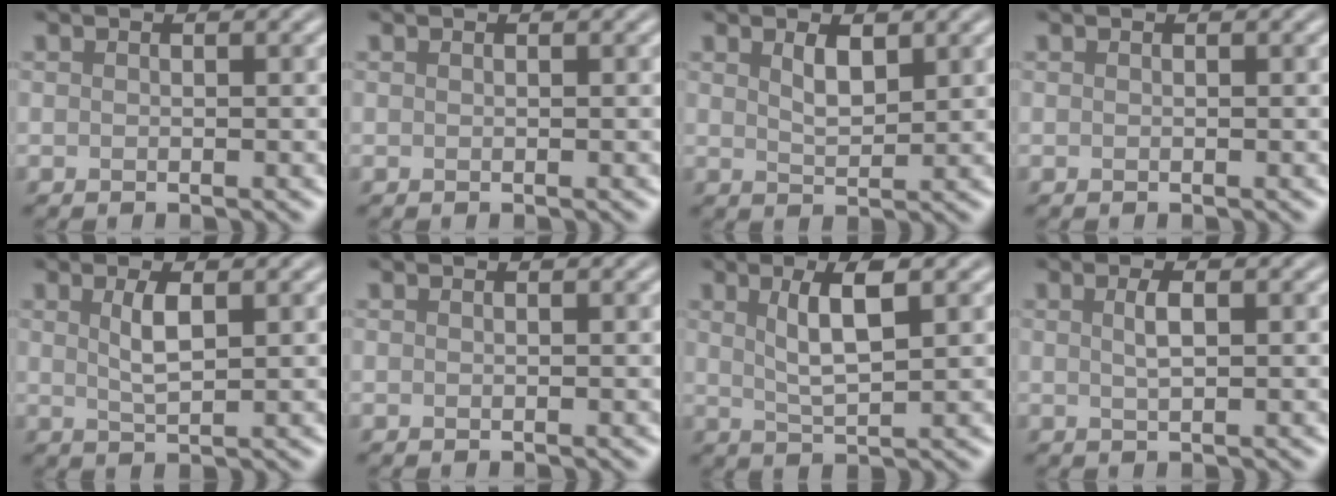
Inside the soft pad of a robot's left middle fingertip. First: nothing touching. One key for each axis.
{"total": 0.0}
{"total": 2.1, "fx": 1.2, "fy": 0.8, "fz": 1.5, "tx": -0.032, "ty": -0.003, "tz": 0.024}
{"total": 0.0}
{"total": 2.3, "fx": 0.8, "fy": 0.7, "fz": 2.1, "tx": -0.041, "ty": 0.000, "tz": 0.017}
{"total": 0.0}
{"total": 4.2, "fx": 1.5, "fy": 1.1, "fz": 3.7, "tx": -0.071, "ty": 0.001, "tz": 0.029}
{"total": 1.6, "fx": 0.5, "fy": 0.4, "fz": 1.5, "tx": -0.029, "ty": 0.002, "tz": 0.009}